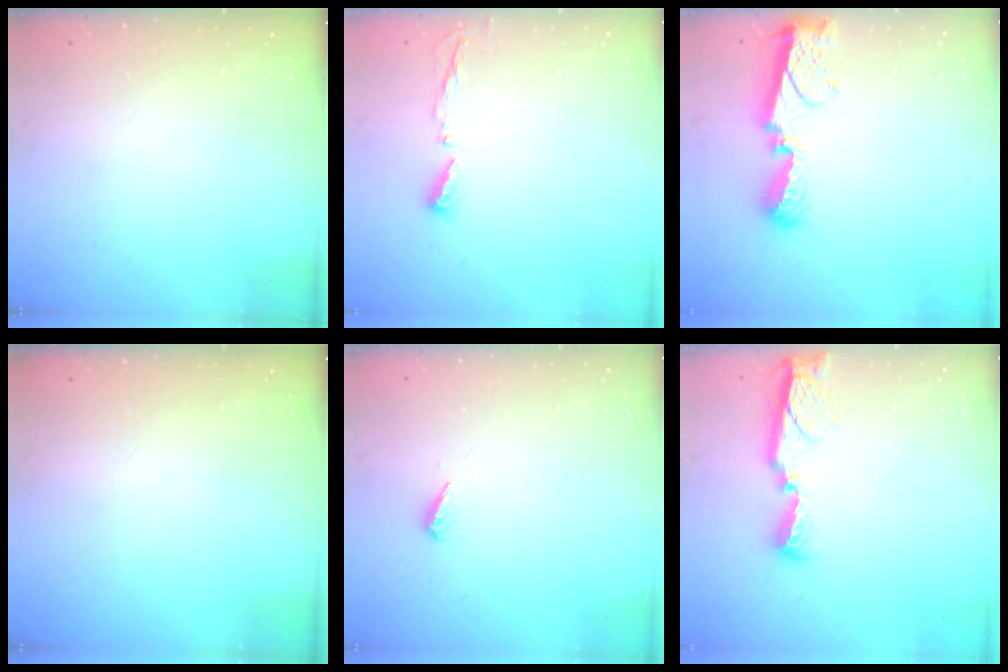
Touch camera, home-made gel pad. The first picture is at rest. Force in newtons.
{"total": 3.4, "press": 3.4, "slide": 0.4}
{"total": 9.4, "press": 9.4, "slide": 0.8}
{"total": 0.0}
{"total": 3.5, "press": 3.5, "slide": 0.3}
{"total": 11.7, "press": 10.4, "slide": 5.3}